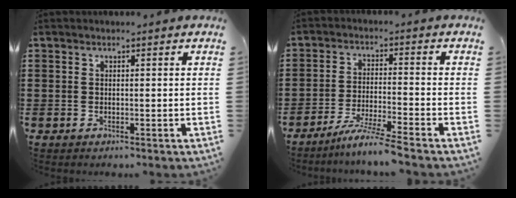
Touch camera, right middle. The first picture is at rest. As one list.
[{"total": 5.9, "force": [-5.1, -0.8, 2.8], "torque": [-0.057, -0.021, -0.096]}]